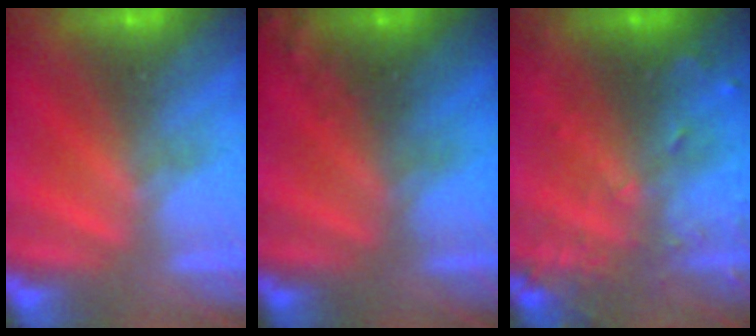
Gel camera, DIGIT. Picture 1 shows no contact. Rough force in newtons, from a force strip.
{"total": 6.7}
{"total": 9.1}